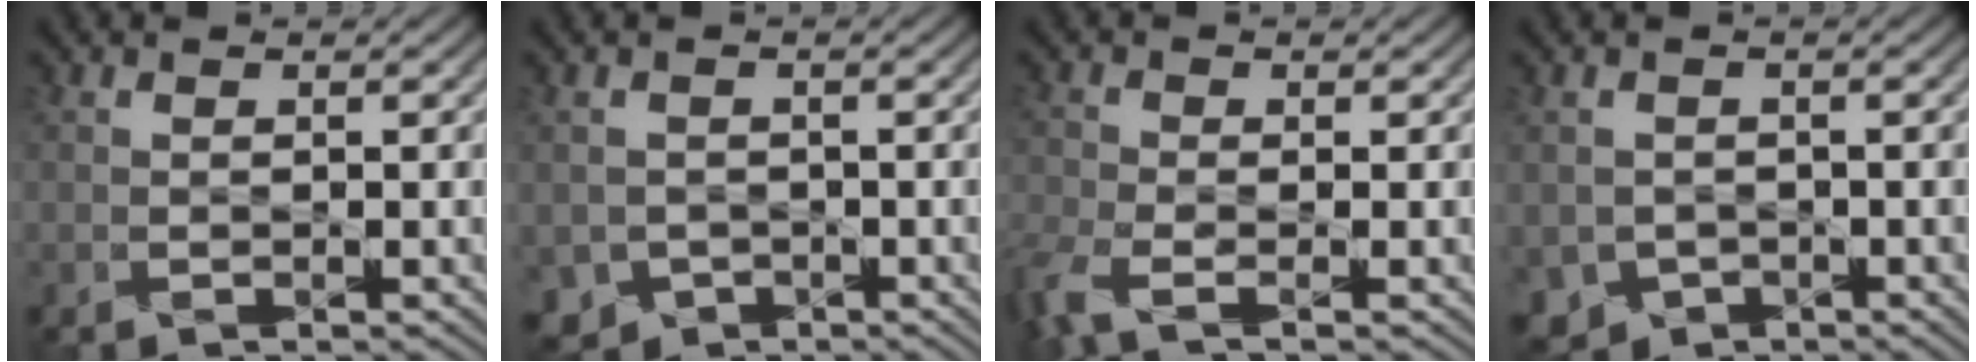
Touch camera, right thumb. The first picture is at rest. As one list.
[{"total": 2.8, "force": [-1.4, 2.4, 0.5], "torque": [-0.019, -0.014, -0.028]}, {"total": 4.5, "force": [-2.8, 1.5, 3.3], "torque": [-0.084, -0.012, -0.068]}, {"total": 3.2, "force": [-1.5, 2.7, 0.7], "torque": [-0.026, -0.015, -0.030]}]